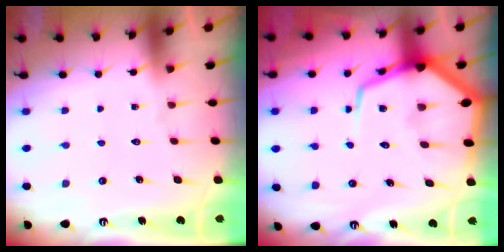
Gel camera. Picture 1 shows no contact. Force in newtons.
{"total": 13.3, "press": 13.3, "slide": 1.2}